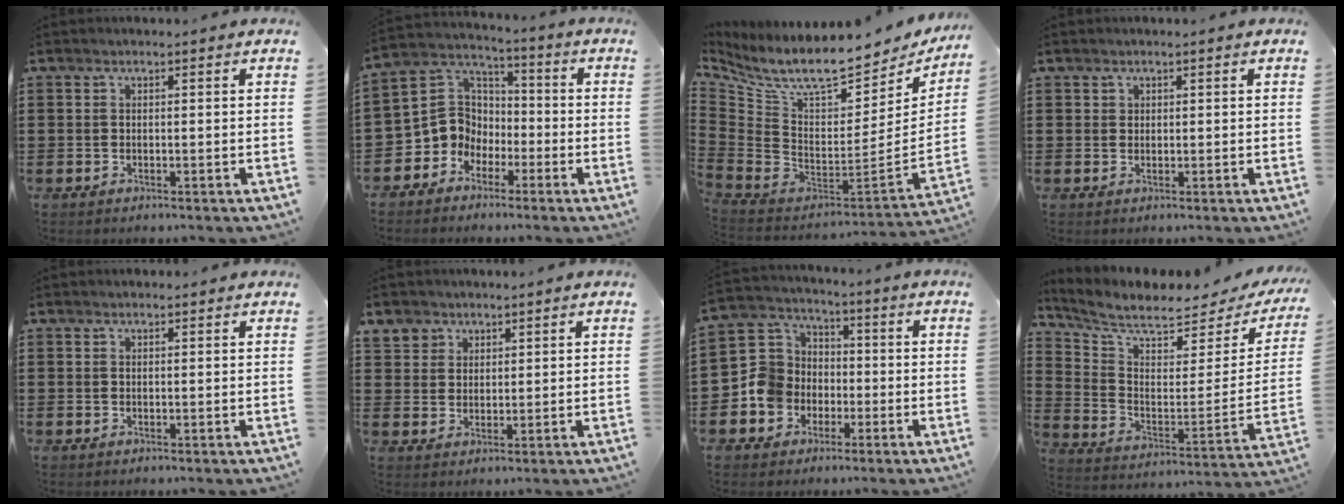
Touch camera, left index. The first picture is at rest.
{"total": 7.8, "force": [-2.5, 7.0, 2.4], "torque": [-0.096, 0.001, -0.056]}
{"total": 9.1, "force": [7.2, 1.5, 5.4], "torque": [-0.132, -0.073, 0.123]}
{"total": 1.0, "force": [0.7, 0.7, 0.1], "torque": [-0.005, 0.003, 0.013]}
{"total": 0.6, "force": [0.6, 0.2, 0.2], "torque": [-0.005, 0.000, 0.012]}
{"total": 3.7, "force": [2.2, 3.0, -0.1], "torque": [-0.016, 0.012, 0.042]}
{"total": 7.8, "force": [-2.4, 7.3, 1.8], "torque": [-0.079, 0.016, -0.048]}
{"total": 6.1, "force": [5.2, 1.2, 3.0], "torque": [-0.088, -0.047, 0.084]}